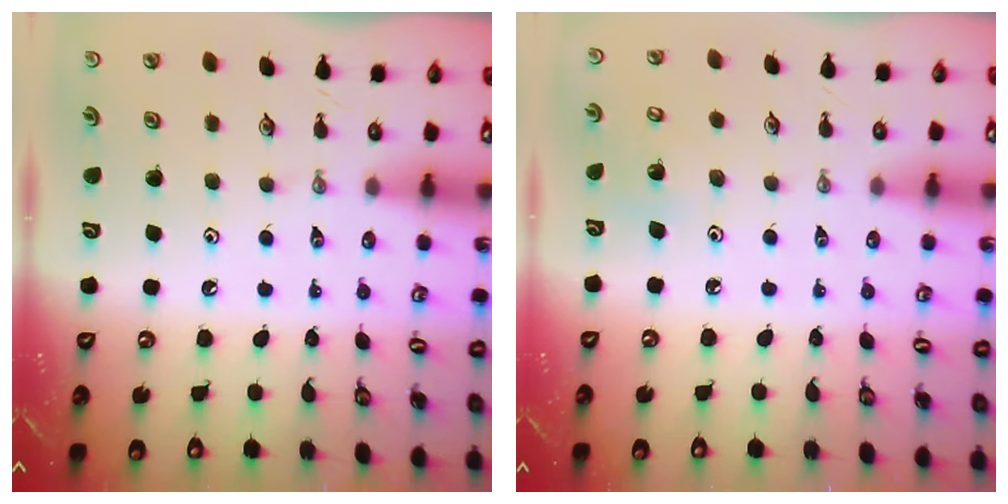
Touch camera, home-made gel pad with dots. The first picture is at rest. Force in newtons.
{"total": 3.6, "press": 3.6, "slide": 0.3}